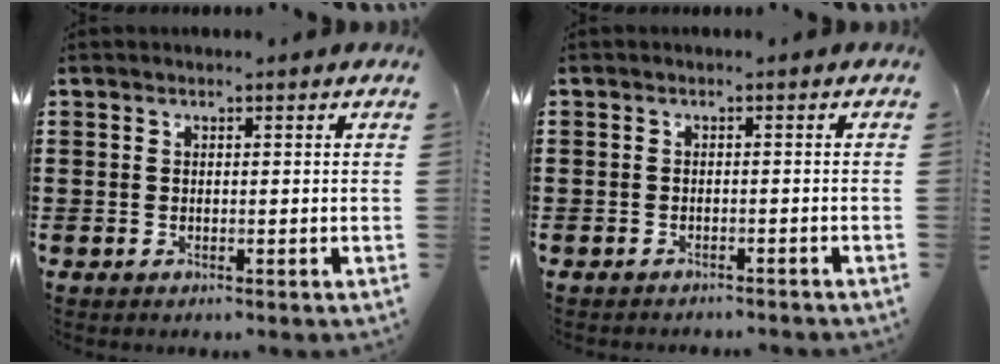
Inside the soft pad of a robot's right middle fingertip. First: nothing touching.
{"total": 1.2, "force": [-1.2, 0.2, -0.2], "torque": [-0.001, 0.002, -0.026]}